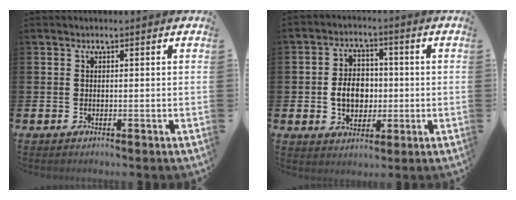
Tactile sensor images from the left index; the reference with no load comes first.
{"total": 5.7, "force": [-0.4, 4.5, 3.4], "torque": [-0.057, 0.007, -0.015]}